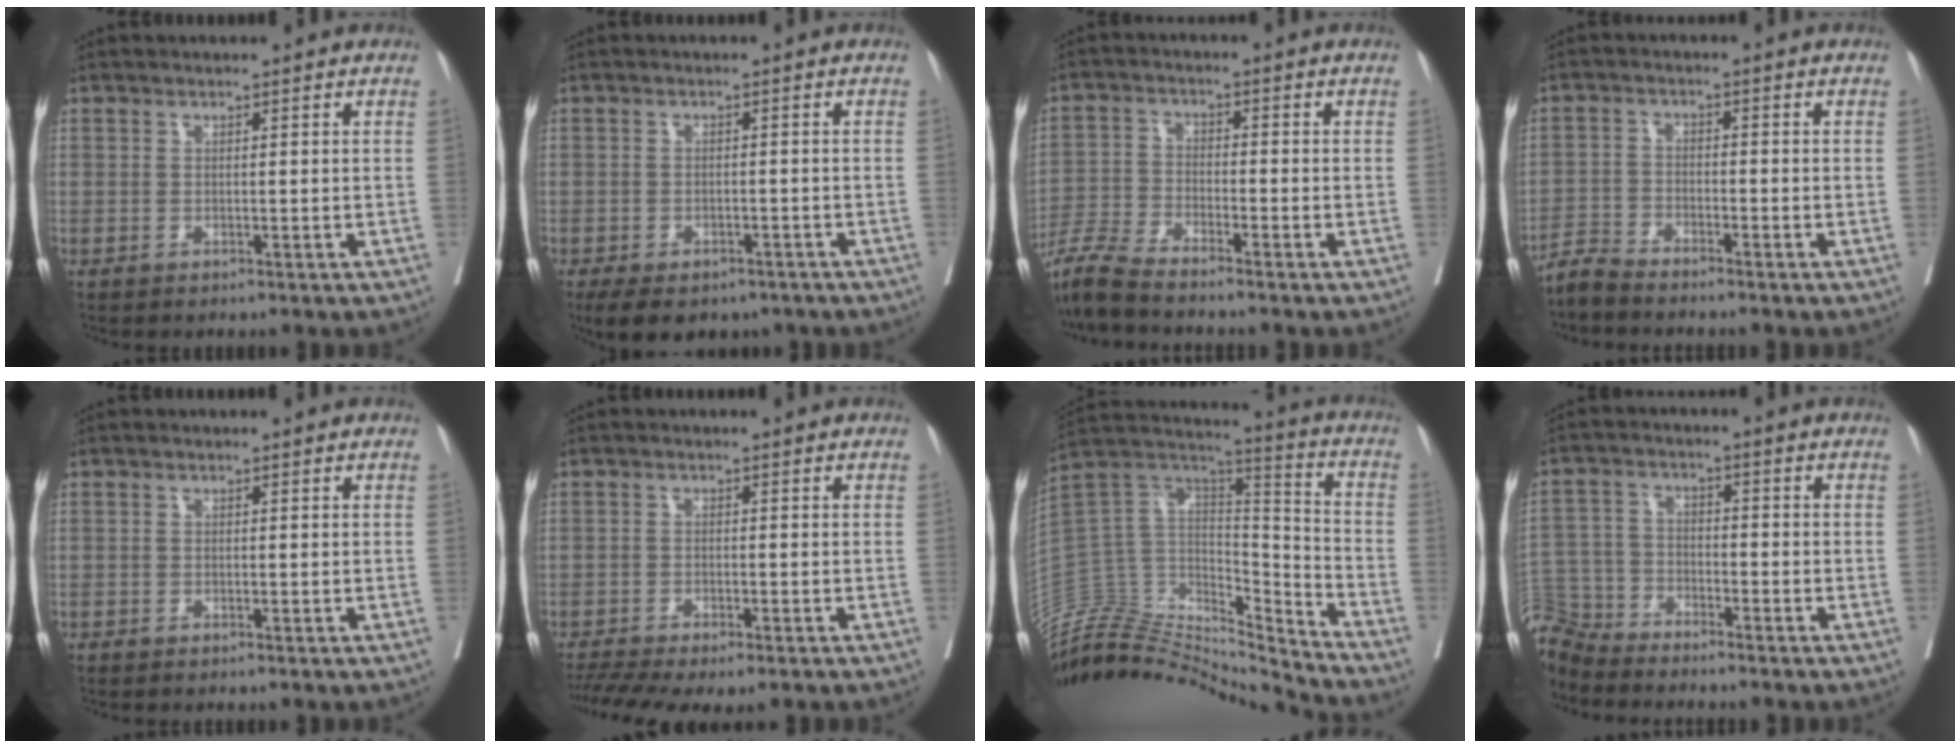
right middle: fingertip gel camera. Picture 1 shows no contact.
{"total": 10.4, "force": [-7.6, 5.2, 4.9], "torque": [-0.082, -0.007, -0.103]}
{"total": 6.4, "force": [-5.9, -0.7, 2.4], "torque": [-0.049, -0.025, -0.122]}
{"total": 3.0, "force": [-3.0, -0.3, 0.1], "torque": [-0.001, -0.014, -0.065]}
{"total": 0.6, "force": [-0.6, -0.1, 0.0], "torque": [-0.005, -0.001, -0.016]}
{"total": 10.2, "force": [-8.2, 1.9, 5.8], "torque": [-0.095, -0.001, -0.125]}
{"total": 21.1, "force": [-20.5, 3.7, 3.3], "torque": [-0.053, 0.066, -0.344]}
{"total": 7.0, "force": [-6.9, 1.1, -0.7], "torque": [0.007, 0.004, -0.144]}